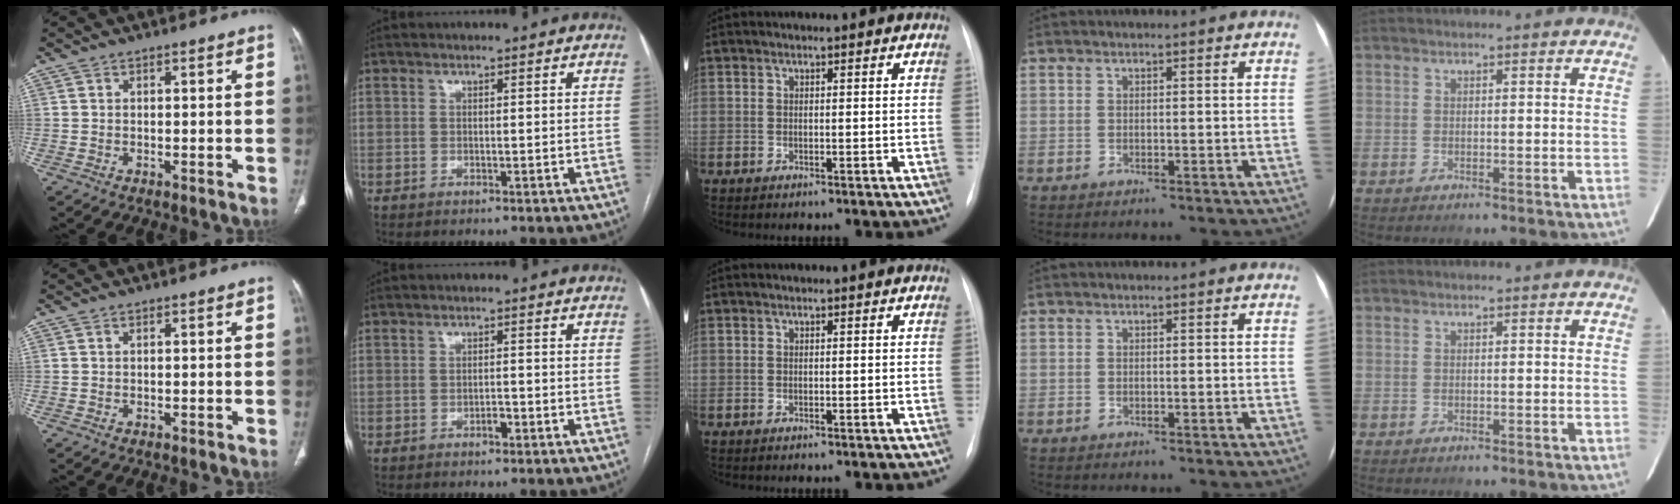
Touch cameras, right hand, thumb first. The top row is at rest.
{"index": {"total": 1.4, "force": [-0.8, 0.6, 0.9], "torque": [-0.013, 0.002, -0.012]}}